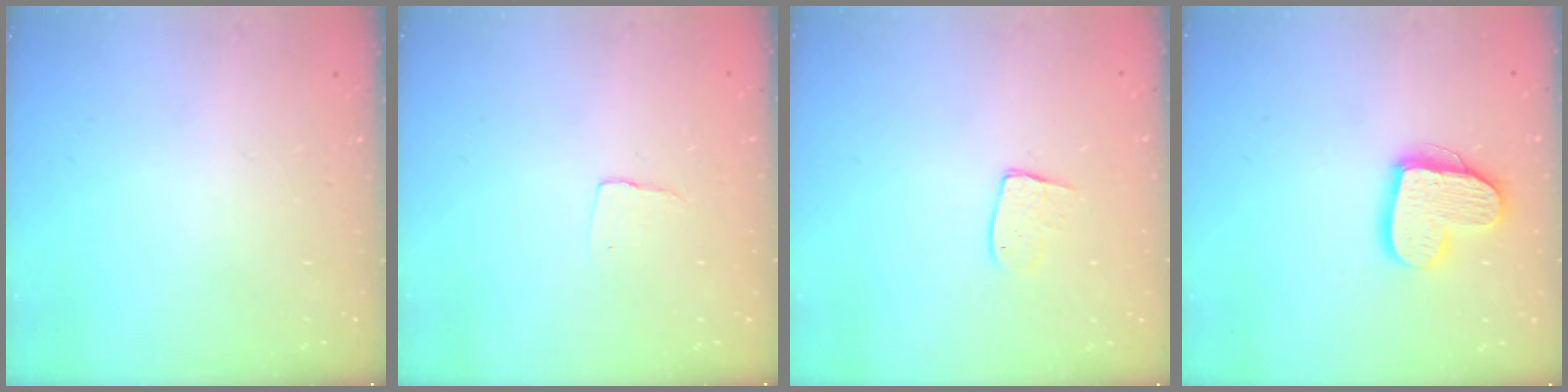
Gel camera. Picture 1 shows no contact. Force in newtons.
{"total": 3.6, "press": 3.6, "slide": 0.4}
{"total": 7.9, "press": 7.9, "slide": 0.4}
{"total": 14.8, "press": 14.7, "slide": 1.3}